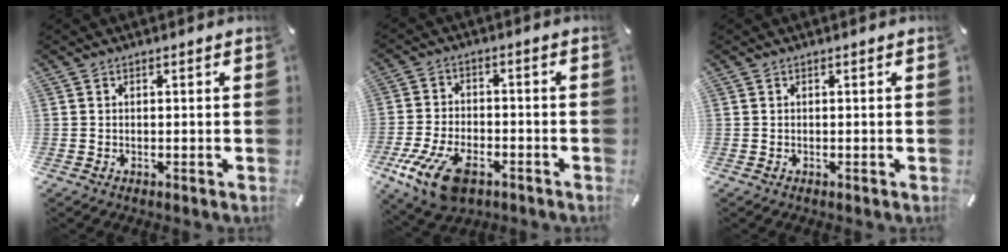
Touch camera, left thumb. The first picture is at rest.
{"total": 12.3, "force": [-6.5, 6.7, 8.0], "torque": [-0.170, 0.024, -0.118]}
{"total": 0.0}